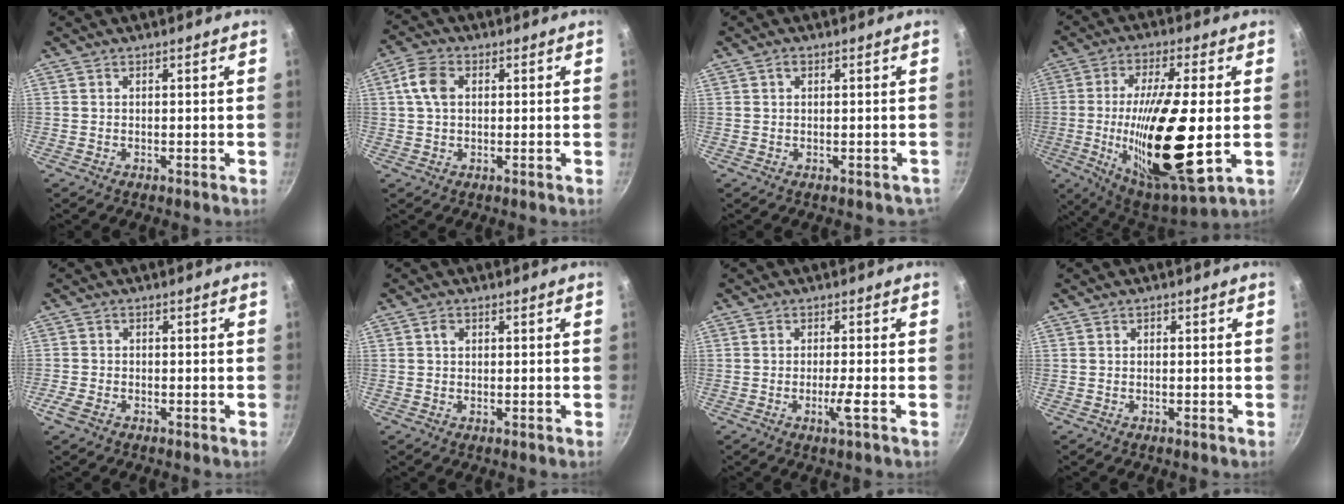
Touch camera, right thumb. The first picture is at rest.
{"total": 5.5, "force": [0.9, 3.8, 3.9], "torque": [-0.075, 0.011, 0.012]}
{"total": 1.8, "force": [0.1, 1.5, 1.0], "torque": [0.002, 0.010, 0.008]}
{"total": 24.2, "force": [-2.2, 7.1, 23.0], "torque": [-0.404, -0.012, -0.032]}
{"total": 2.6, "force": [-1.7, 1.6, 1.2], "torque": [-0.033, 0.008, -0.037]}
{"total": 1.3, "force": [0.4, 1.1, 0.6], "torque": [-0.007, 0.001, 0.005]}
{"total": 3.0, "force": [-1.1, -0.1, 2.8], "torque": [-0.053, 0.002, -0.020]}
{"total": 0.6, "force": [-0.2, 0.4, 0.3], "torque": [-0.006, 0.003, -0.006]}